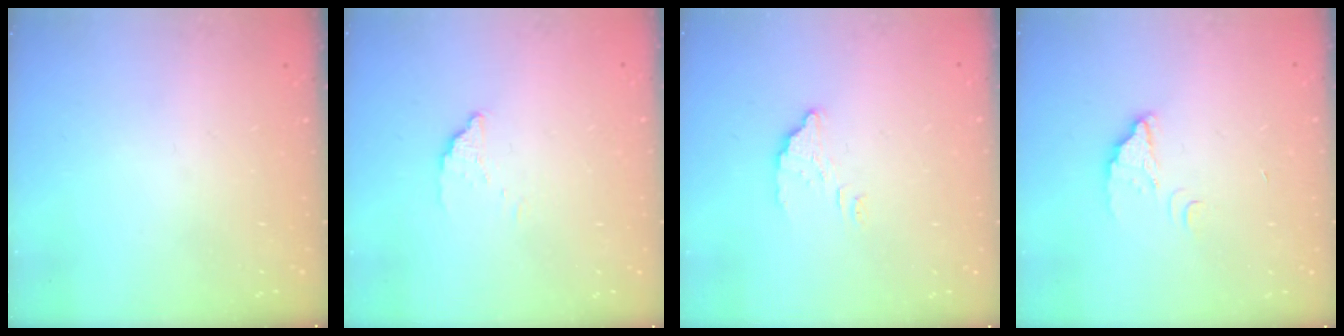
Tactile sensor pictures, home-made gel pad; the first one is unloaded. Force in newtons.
{"total": 1.8, "press": 1.8, "slide": 0.1}
{"total": 2.7, "press": 2.7, "slide": 0.2}
{"total": 2.9, "press": 2.9, "slide": 0.2}